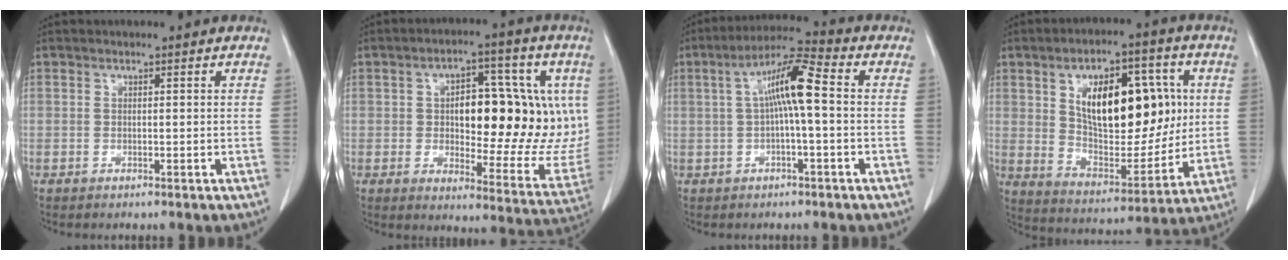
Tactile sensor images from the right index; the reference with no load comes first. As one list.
[{"total": 19.9, "force": [2.5, 8.5, 17.8], "torque": [-0.230, 0.014, 0.043]}, {"total": 8.5, "force": [0.6, 0.7, 8.4], "torque": [-0.155, 0.025, 0.007]}, {"total": 18.5, "force": [4.2, 8.9, 15.7], "torque": [-0.253, 0.018, 0.077]}]